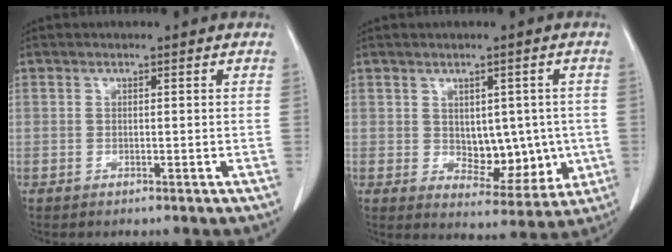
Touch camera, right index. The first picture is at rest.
{"total": 8.2, "force": [-0.1, 5.0, 6.5], "torque": [-0.071, 0.002, 0.017]}